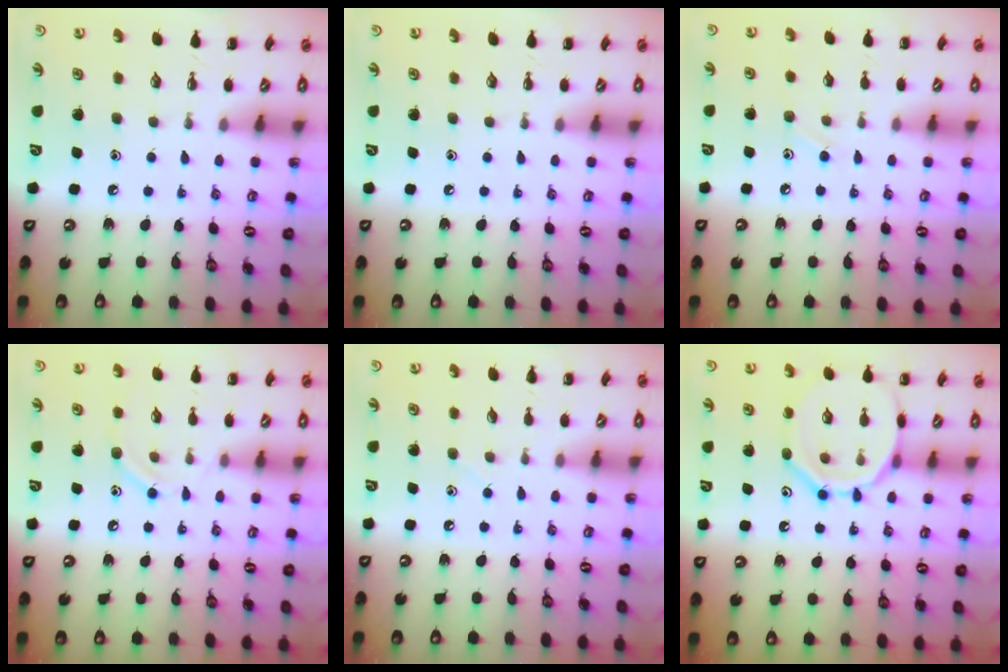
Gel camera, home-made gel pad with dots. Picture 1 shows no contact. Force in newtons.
{"total": 0.0}
{"total": 5.8, "press": 5.4, "slide": 1.9}
{"total": 8.3, "press": 8.2, "slide": 1.2}
{"total": 2.3, "press": 2.3, "slide": 0.6}
{"total": 12.8, "press": 12.7, "slide": 1.2}